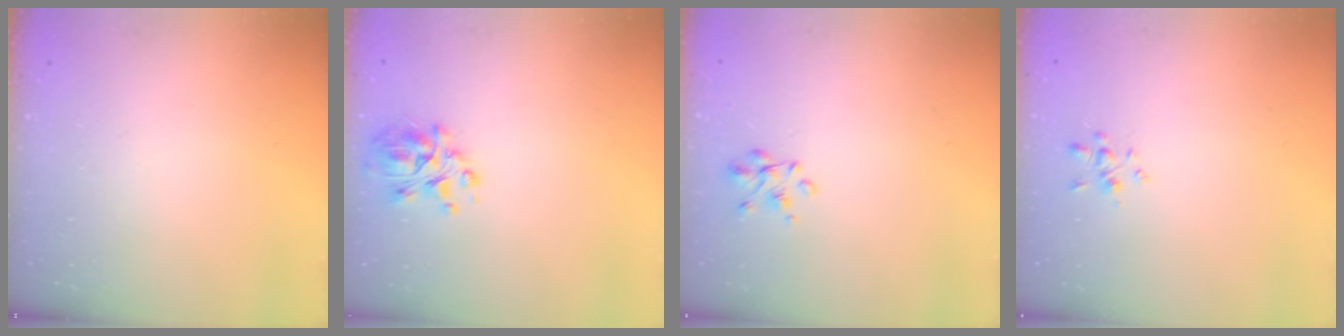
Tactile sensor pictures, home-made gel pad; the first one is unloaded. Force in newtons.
{"total": 7.6, "press": 7.2, "slide": 2.5}
{"total": 3.7, "press": 3.5, "slide": 1.1}
{"total": 1.9, "press": 1.7, "slide": 0.7}